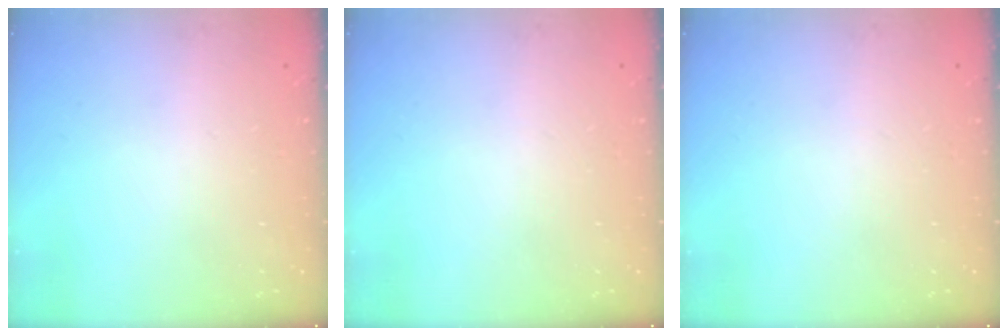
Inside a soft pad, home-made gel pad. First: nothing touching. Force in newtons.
{"total": 0.0}
{"total": 0.0}